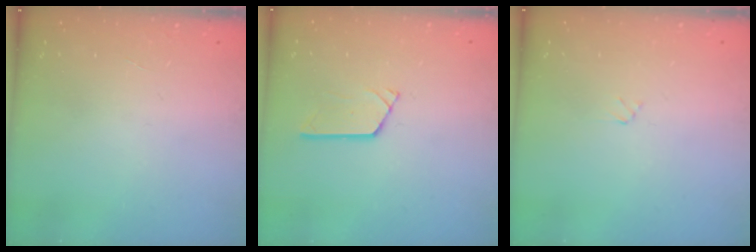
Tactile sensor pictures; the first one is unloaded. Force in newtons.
{"total": 3.2, "press": 3.2, "slide": 0.3}
{"total": 1.2, "press": 1.2, "slide": 0.1}